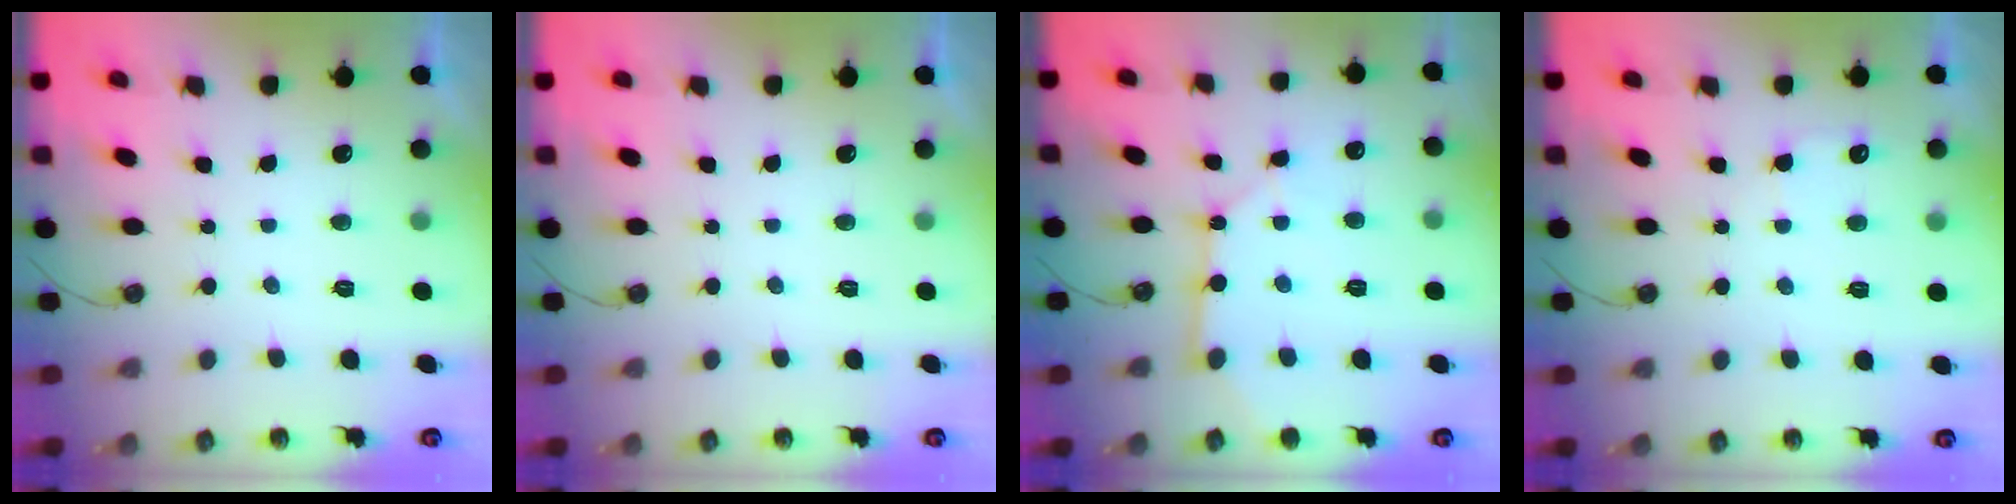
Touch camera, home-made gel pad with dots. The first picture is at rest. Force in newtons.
{"total": 0.0}
{"total": 8.7, "press": 8.6, "slide": 0.7}
{"total": 3.9, "press": 3.9, "slide": 0.5}